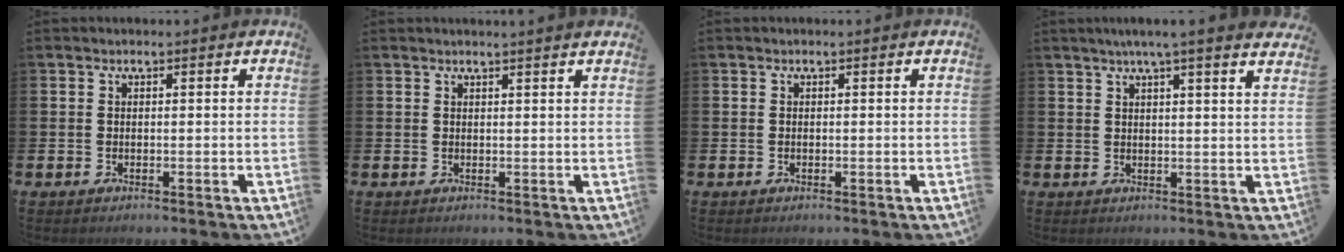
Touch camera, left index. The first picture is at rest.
{"total": 1.0, "force": [1.0, -0.3, 0.2], "torque": [0.001, -0.004, 0.018]}
{"total": 0.0}
{"total": 3.9, "force": [3.5, -0.7, 1.6], "torque": [-0.037, -0.013, 0.062]}